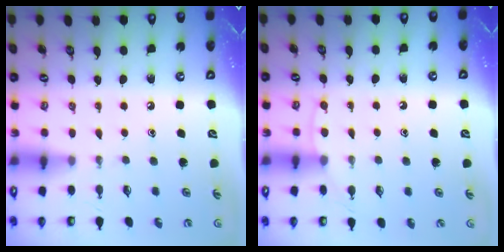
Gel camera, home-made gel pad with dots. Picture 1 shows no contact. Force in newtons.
{"total": 5.6, "press": 5.5, "slide": 0.6}